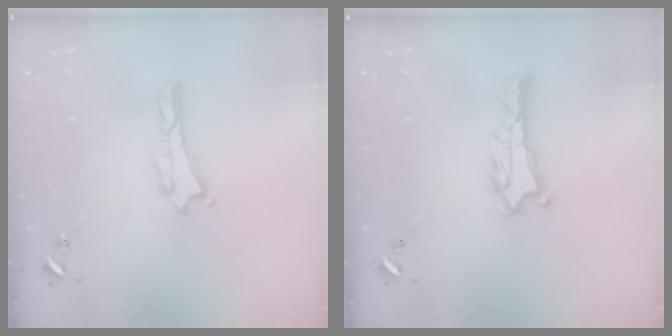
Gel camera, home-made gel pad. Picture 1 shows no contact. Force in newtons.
{"total": 0.7, "press": 0.7, "slide": 0.1}